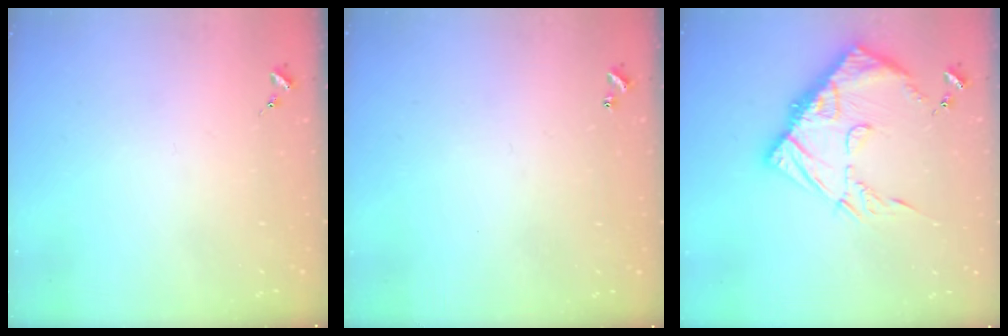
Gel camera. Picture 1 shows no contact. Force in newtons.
{"total": 1.0, "press": 1.0, "slide": 0.2}
{"total": 15.6, "press": 15.5, "slide": 1.4}